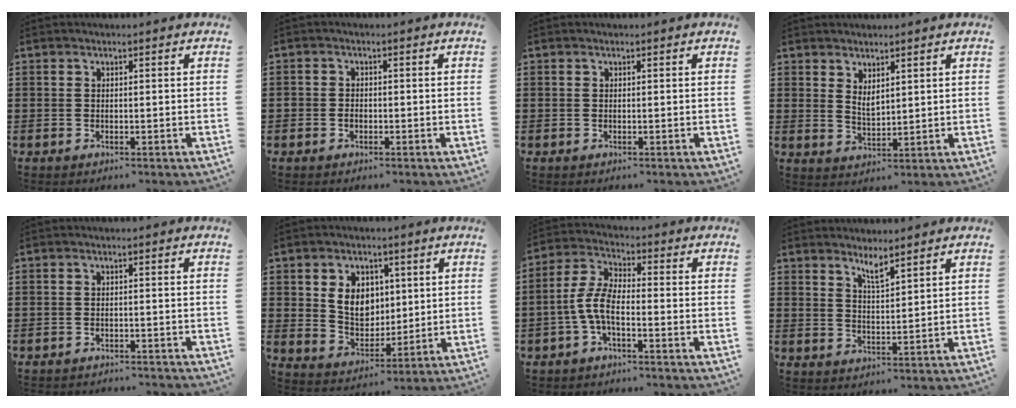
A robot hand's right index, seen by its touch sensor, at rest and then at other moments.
{"total": 1.1, "force": [-0.4, 0.9, 0.6], "torque": [-0.013, 0.000, -0.008]}
{"total": 0.0}
{"total": 2.4, "force": [1.8, 0.9, 1.2], "torque": [-0.027, 0.003, 0.034]}
{"total": 1.4, "force": [-1.4, 0.1, 0.0], "torque": [-0.005, 0.003, -0.029]}
{"total": 6.9, "force": [1.6, 5.6, 3.8], "torque": [-0.078, 0.010, 0.025]}
{"total": 6.3, "force": [-2.3, 2.0, 5.5], "torque": [-0.130, -0.007, -0.049]}
{"total": 2.9, "force": [2.5, 0.3, 1.3], "torque": [-0.031, 0.003, 0.046]}